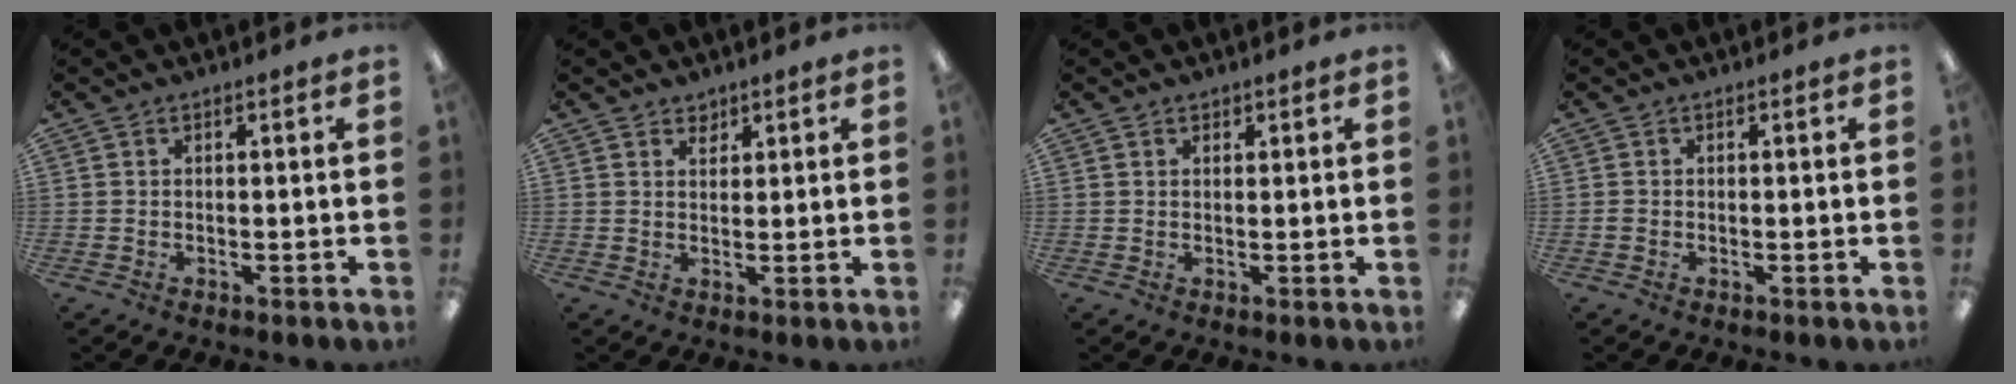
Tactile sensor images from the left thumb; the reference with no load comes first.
{"total": 2.3, "force": [1.9, 1.2, 0.3], "torque": [0.009, -0.011, 0.034]}
{"total": 1.1, "force": [0.9, 0.6, 0.2], "torque": [0.002, -0.002, 0.015]}
{"total": 0.6, "force": [-0.2, 0.5, 0.3], "torque": [-0.004, 0.003, -0.004]}